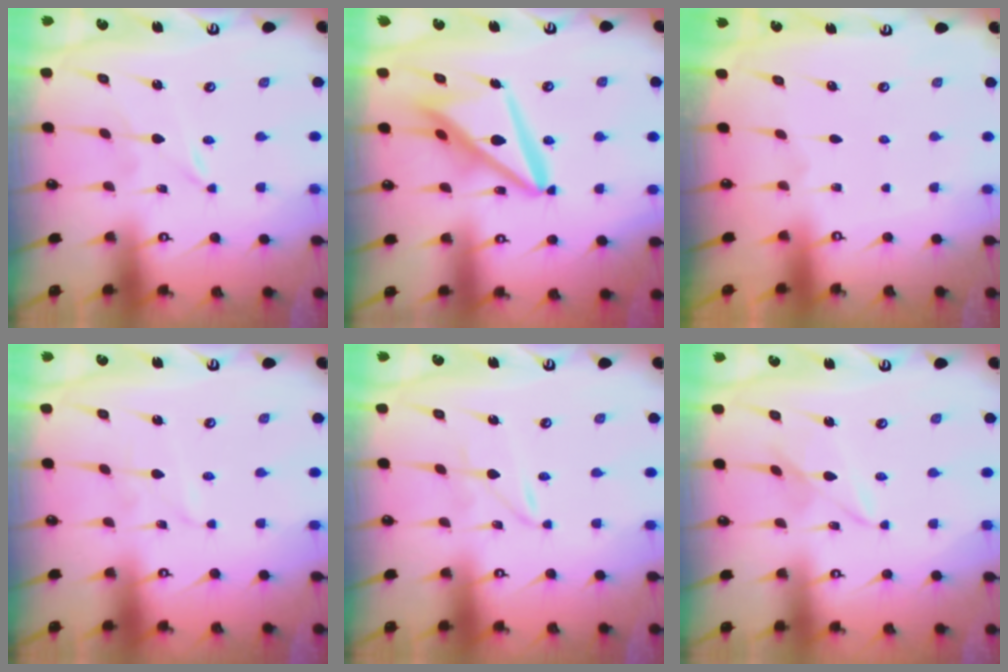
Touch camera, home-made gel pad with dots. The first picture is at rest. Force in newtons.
{"total": 13.7, "press": 13.6, "slide": 1.8}
{"total": 0.0}
{"total": 0.9, "press": 0.9, "slide": 0.1}
{"total": 0.9, "press": 0.9, "slide": 0.1}
{"total": 3.4, "press": 3.4, "slide": 0.4}